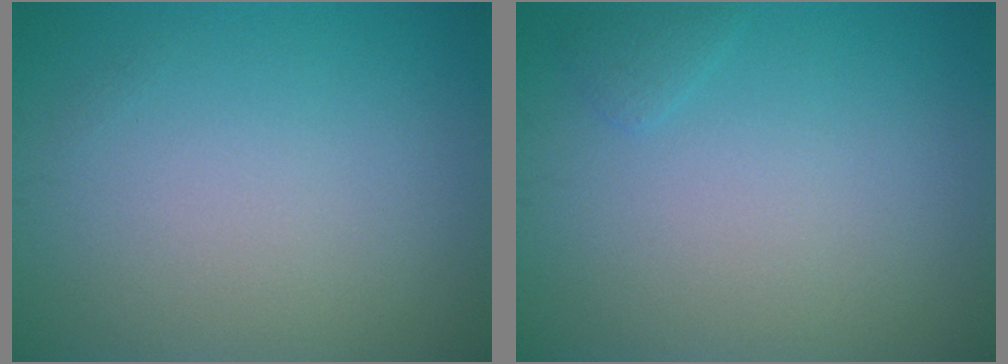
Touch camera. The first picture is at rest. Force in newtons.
{"total": 0.7, "press": 0.7, "slide": 0.1}